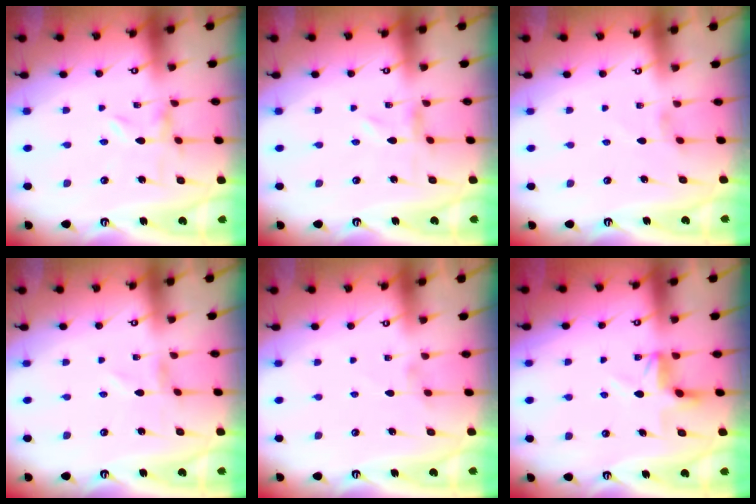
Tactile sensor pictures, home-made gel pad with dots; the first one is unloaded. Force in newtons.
{"total": 0.0}
{"total": 1.3, "press": 1.2, "slide": 0.4}
{"total": 0.0}
{"total": 1.4, "press": 1.4, "slide": 0.3}
{"total": 5.7, "press": 5.4, "slide": 1.9}